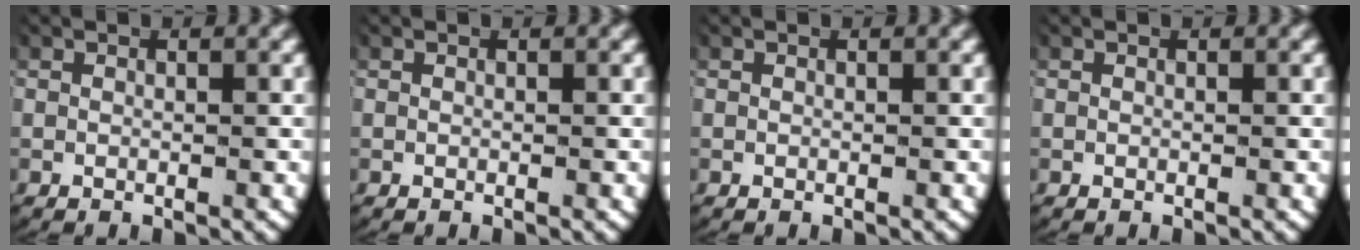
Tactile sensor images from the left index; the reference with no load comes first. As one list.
[{"total": 0.0}, {"total": 0.0}, {"total": 0.0}]